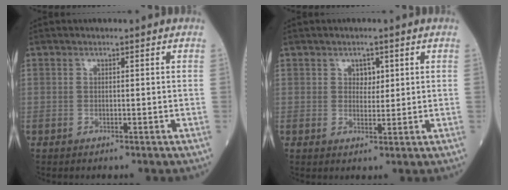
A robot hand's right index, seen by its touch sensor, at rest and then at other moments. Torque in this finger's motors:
{"motor_torque": [0.02, -0.01, -0.06, 0.00]}